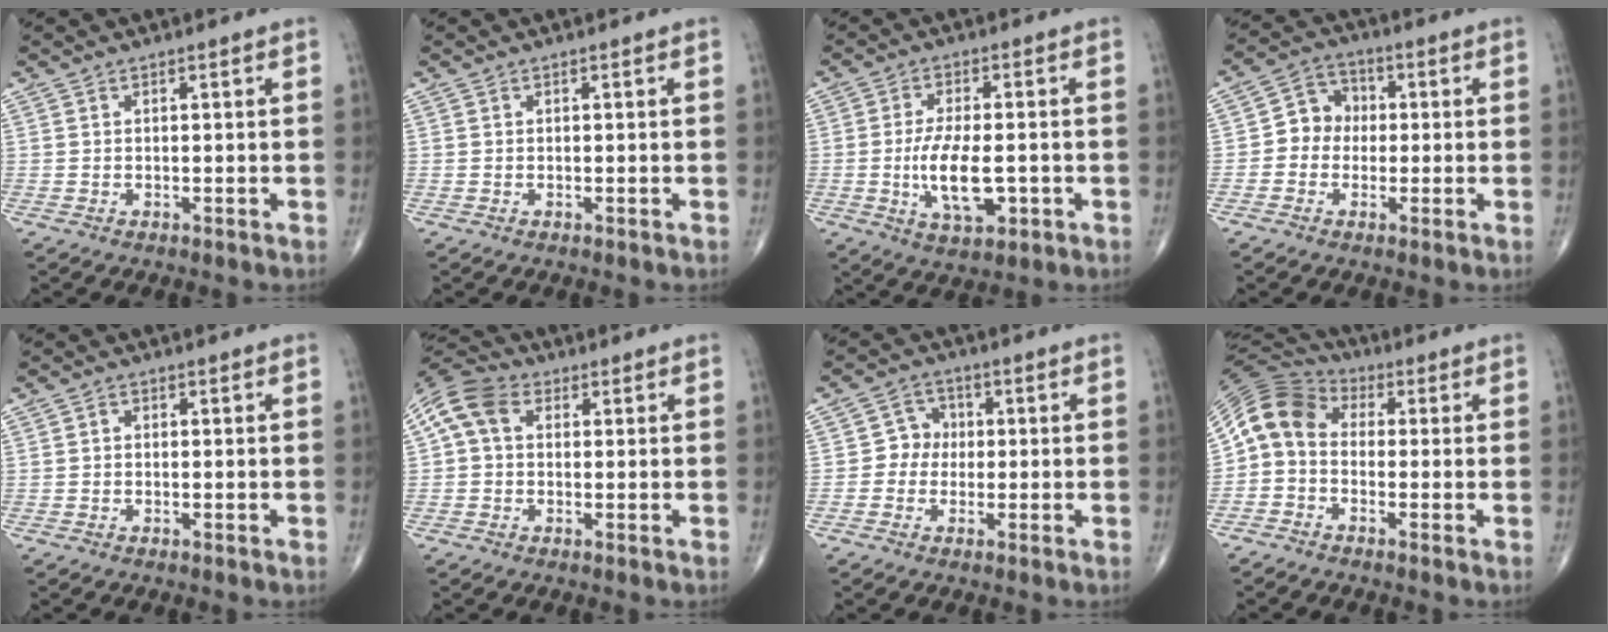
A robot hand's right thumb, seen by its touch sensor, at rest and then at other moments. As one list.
[{"total": 0.0}, {"total": 9.6, "force": [-1.8, 4.1, 8.4], "torque": [-0.154, -0.004, -0.027]}, {"total": 6.3, "force": [-0.4, 5.7, 2.7], "torque": [-0.016, 0.022, -0.024]}, {"total": 0.9, "force": [-0.1, 0.7, 0.5], "torque": [-0.004, 0.002, -0.007]}, {"total": 8.0, "force": [1.5, 5.8, 5.3], "torque": [-0.107, 0.028, 0.019]}, {"total": 4.3, "force": [-0.4, 4.0, 1.5], "torque": [0.004, 0.013, -0.017]}, {"total": 8.8, "force": [-0.5, 6.7, 5.7], "torque": [-0.101, 0.036, -0.032]}]